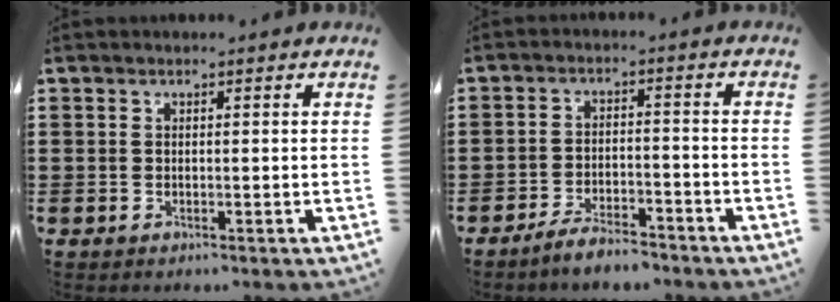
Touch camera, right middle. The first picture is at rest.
{"total": 4.5, "force": [-4.3, 0.6, 1.4], "torque": [-0.030, 0.005, -0.086]}